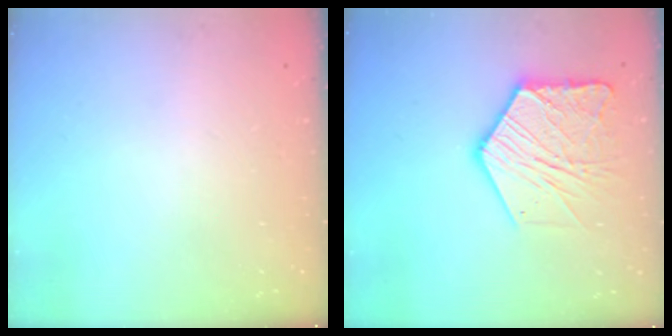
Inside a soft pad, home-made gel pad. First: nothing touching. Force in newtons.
{"total": 16.1, "press": 16.0, "slide": 1.3}